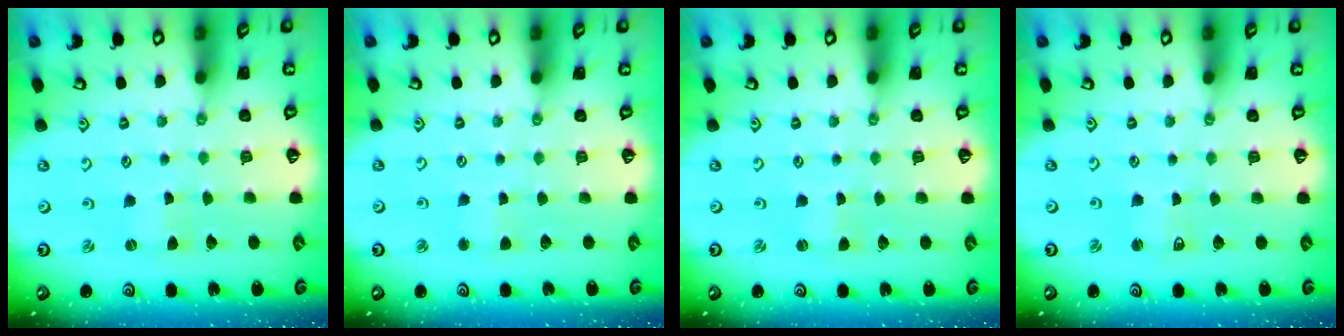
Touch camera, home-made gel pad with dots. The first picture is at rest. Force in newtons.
{"total": 2.9, "press": 2.9, "slide": 0.3}
{"total": 0.0}
{"total": 2.0, "press": 2.0, "slide": 0.3}